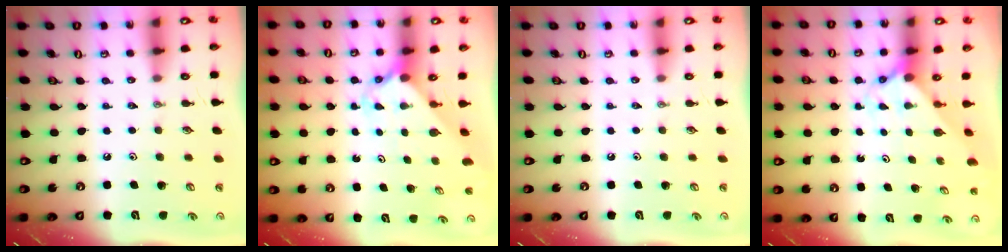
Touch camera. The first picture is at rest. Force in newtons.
{"total": 2.3, "press": 2.3, "slide": 0.2}
{"total": 0.0}
{"total": 1.7, "press": 1.7, "slide": 0.2}